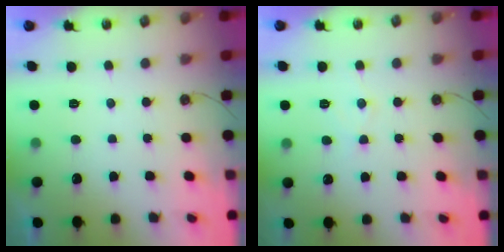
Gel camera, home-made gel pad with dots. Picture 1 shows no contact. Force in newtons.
{"total": 6.1, "press": 6.1, "slide": 0.5}